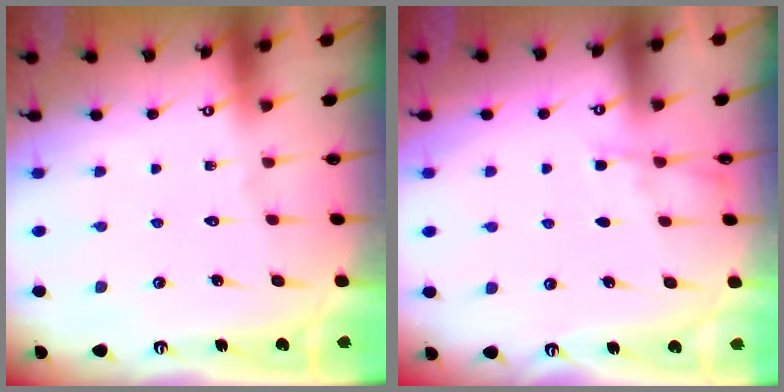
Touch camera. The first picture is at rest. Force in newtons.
{"total": 4.5, "press": 4.5, "slide": 0.6}